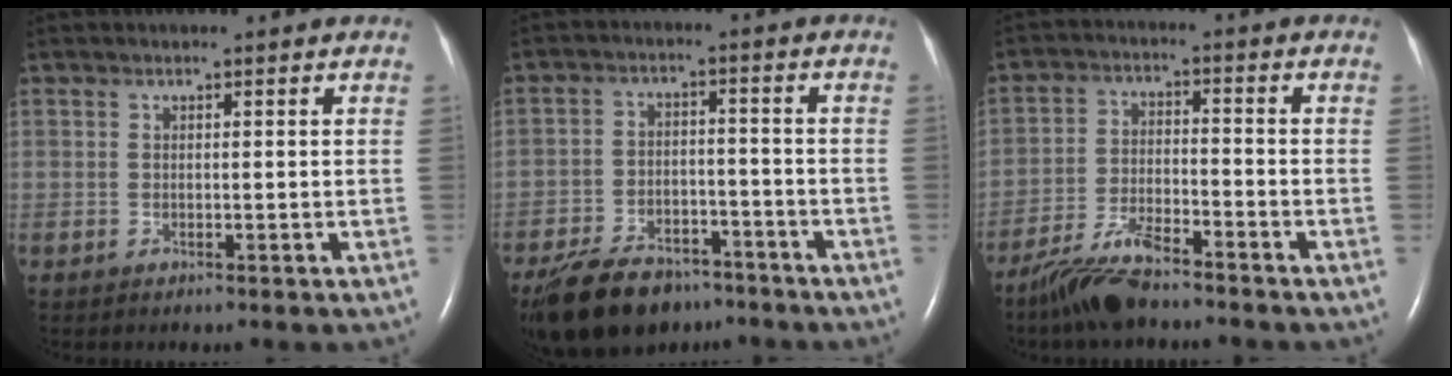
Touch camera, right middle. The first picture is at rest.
{"total": 13.7, "force": [-10.7, 6.4, 5.8], "torque": [-0.117, -0.001, -0.169]}
{"total": 8.0, "force": [-6.6, 1.3, 4.2], "torque": [-0.092, -0.021, -0.125]}